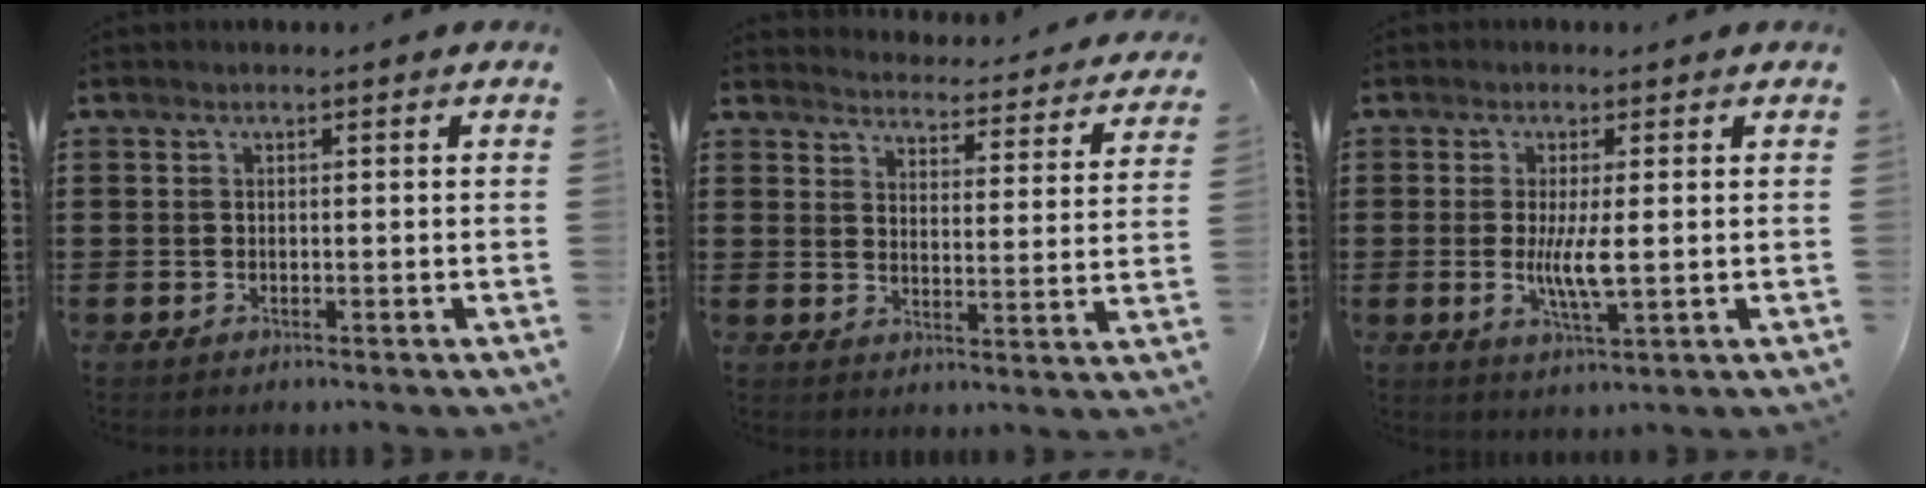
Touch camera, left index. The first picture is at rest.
{"total": 3.7, "force": [3.7, -0.3, 0.1], "torque": [-0.017, -0.038, 0.057]}
{"total": 5.3, "force": [0.0, 0.8, 5.3], "torque": [-0.109, -0.009, -0.006]}